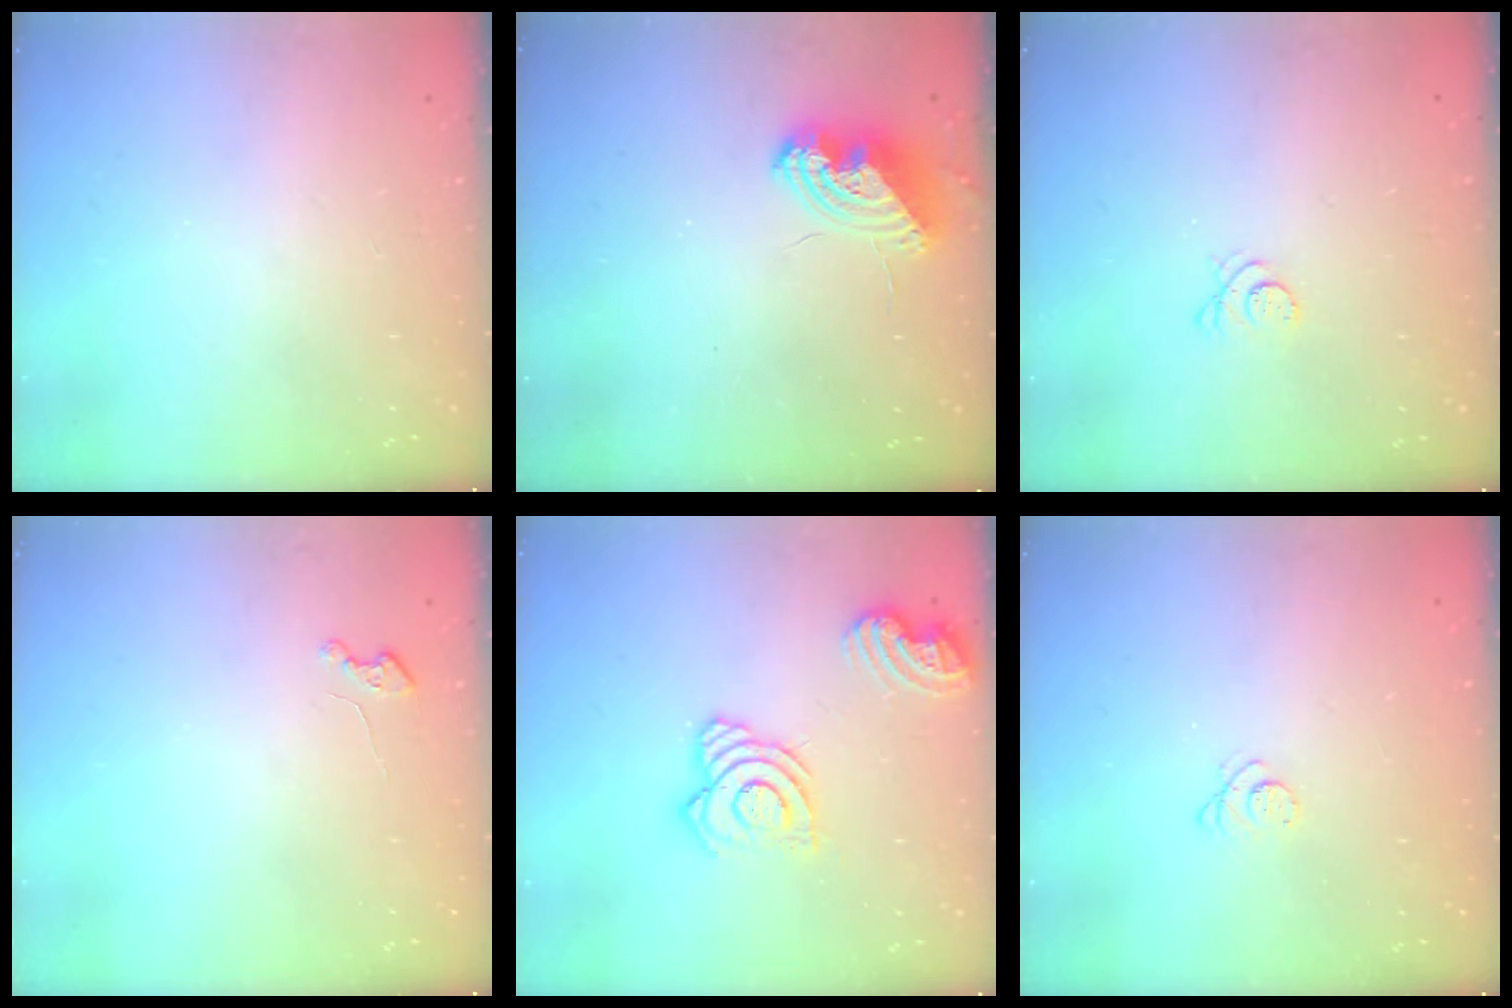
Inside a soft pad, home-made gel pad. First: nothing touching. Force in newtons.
{"total": 9.6, "press": 9.6, "slide": 0.3}
{"total": 3.3, "press": 3.3, "slide": 0.5}
{"total": 2.2, "press": 2.2, "slide": 0.3}
{"total": 15.5, "press": 15.4, "slide": 1.8}
{"total": 2.6, "press": 2.6, "slide": 0.3}